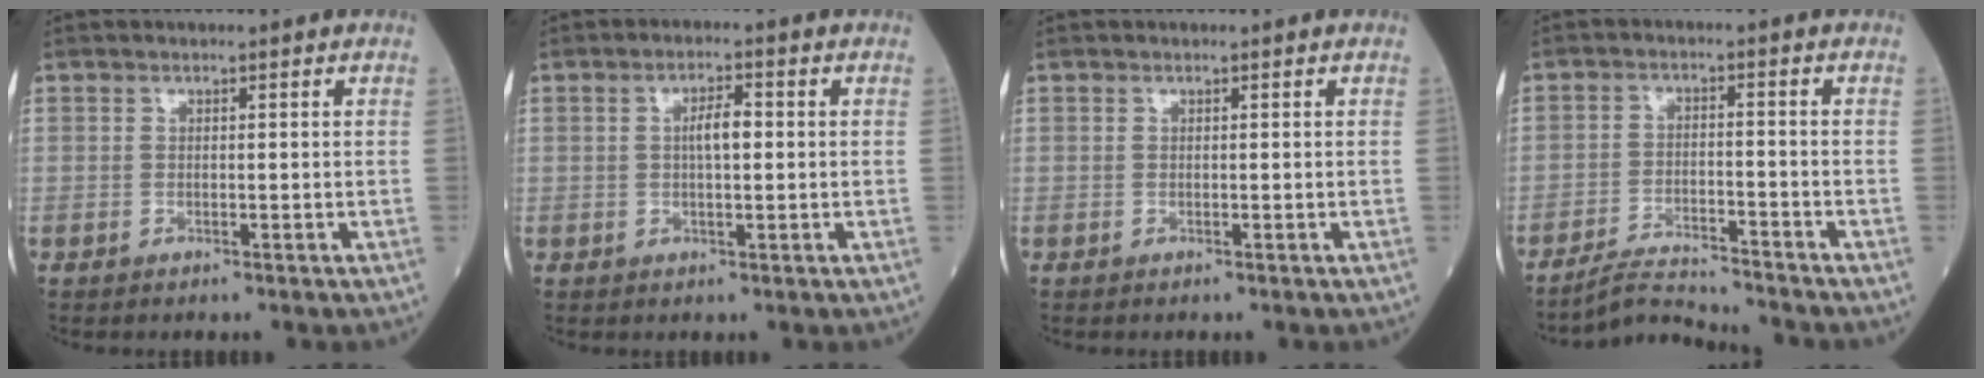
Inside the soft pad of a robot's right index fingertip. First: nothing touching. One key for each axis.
{"total": 3.4, "fx": 0.3, "fy": 0.9, "fz": 3.2, "tx": -0.057, "ty": 0.006, "tz": 0.004}
{"total": 0.0}
{"total": 6.0, "fx": -5.9, "fy": -0.9, "fz": 0.1, "tx": -0.005, "ty": -0.010, "tz": -0.106}